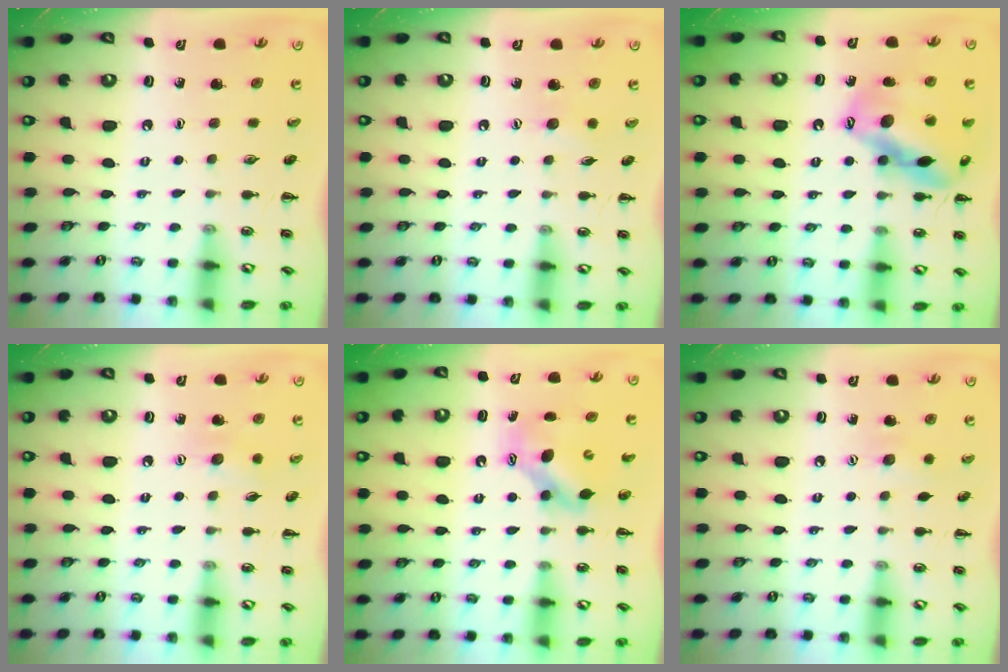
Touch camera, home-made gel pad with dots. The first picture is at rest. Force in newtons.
{"total": 4.0, "press": 3.8, "slide": 1.0}
{"total": 17.3, "press": 17.1, "slide": 2.6}
{"total": 6.5, "press": 6.3, "slide": 1.6}
{"total": 7.4, "press": 7.3, "slide": 1.1}
{"total": 6.1, "press": 6.0, "slide": 1.2}